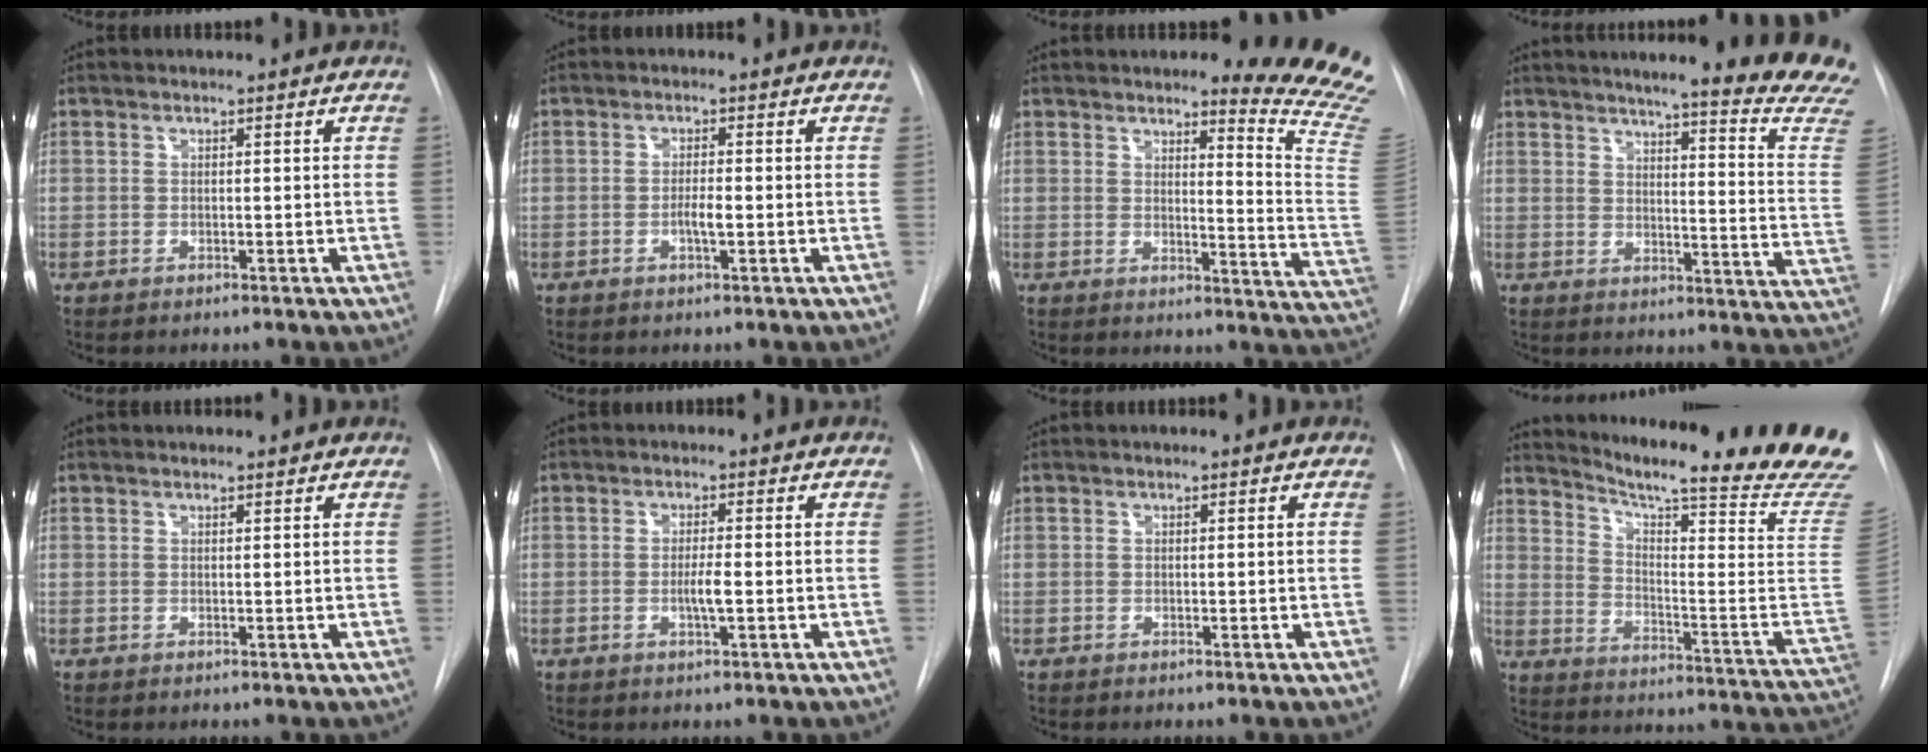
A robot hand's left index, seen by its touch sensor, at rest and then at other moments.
{"total": 2.3, "force": [-1.2, 0.2, 1.9], "torque": [-0.036, -0.005, -0.021]}
{"total": 13.0, "force": [12.1, -1.5, 4.3], "torque": [-0.049, -0.153, 0.114]}
{"total": 22.4, "force": [19.4, -0.5, 11.2], "torque": [-0.150, -0.116, 0.220]}
{"total": 1.1, "force": [1.0, 0.0, 0.3], "torque": [-0.007, 0.005, 0.013]}
{"total": 2.5, "force": [-1.1, 0.0, 2.3], "torque": [-0.044, -0.008, -0.018]}
{"total": 0.0}
{"total": 28.5, "force": [25.1, -0.7, 13.5], "torque": [-0.190, -0.151, 0.310]}